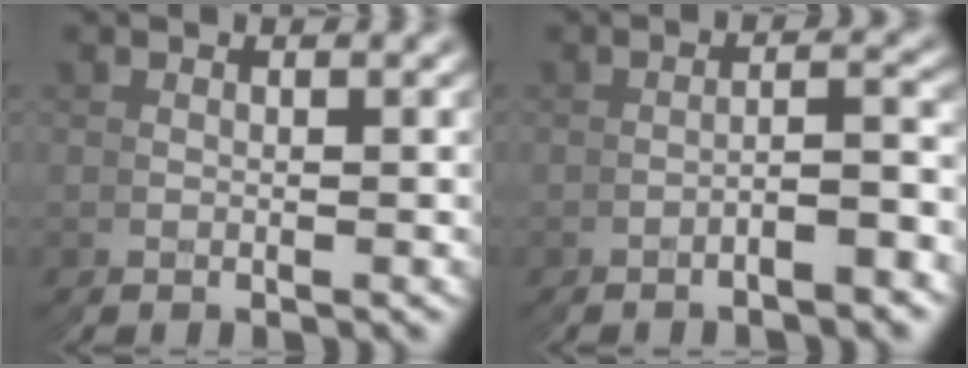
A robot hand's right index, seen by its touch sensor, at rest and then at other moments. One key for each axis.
{"total": 2.5, "fx": -2.0, "fy": -0.6, "fz": 1.4, "tx": -0.013, "ty": 0.009, "tz": -0.039}